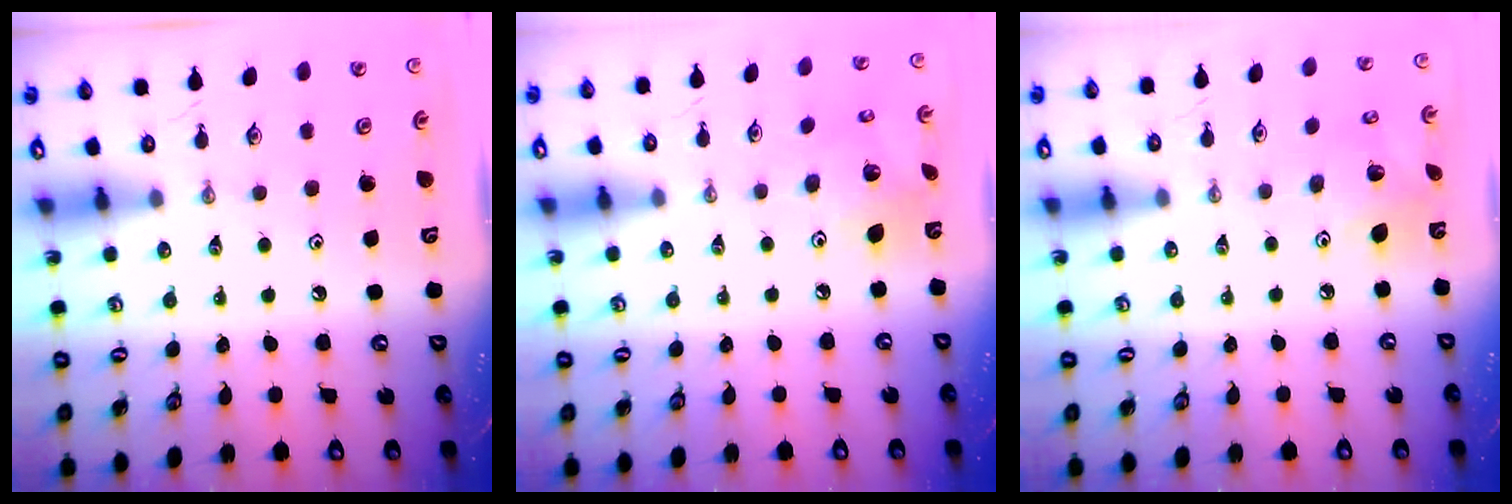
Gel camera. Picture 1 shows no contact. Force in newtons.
{"total": 8.9, "press": 8.9, "slide": 0.2}
{"total": 9.0, "press": 9.0, "slide": 0.3}